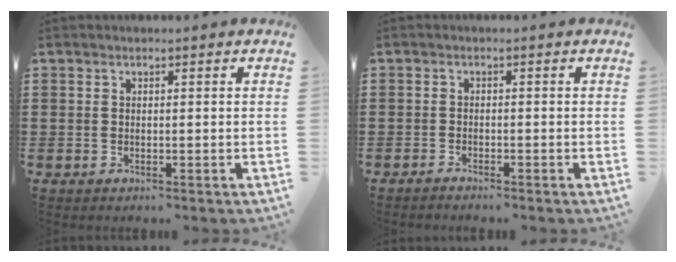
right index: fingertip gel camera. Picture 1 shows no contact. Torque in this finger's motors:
{"motor_torque": [-1.01, 1.12, -0.09, -0.03]}